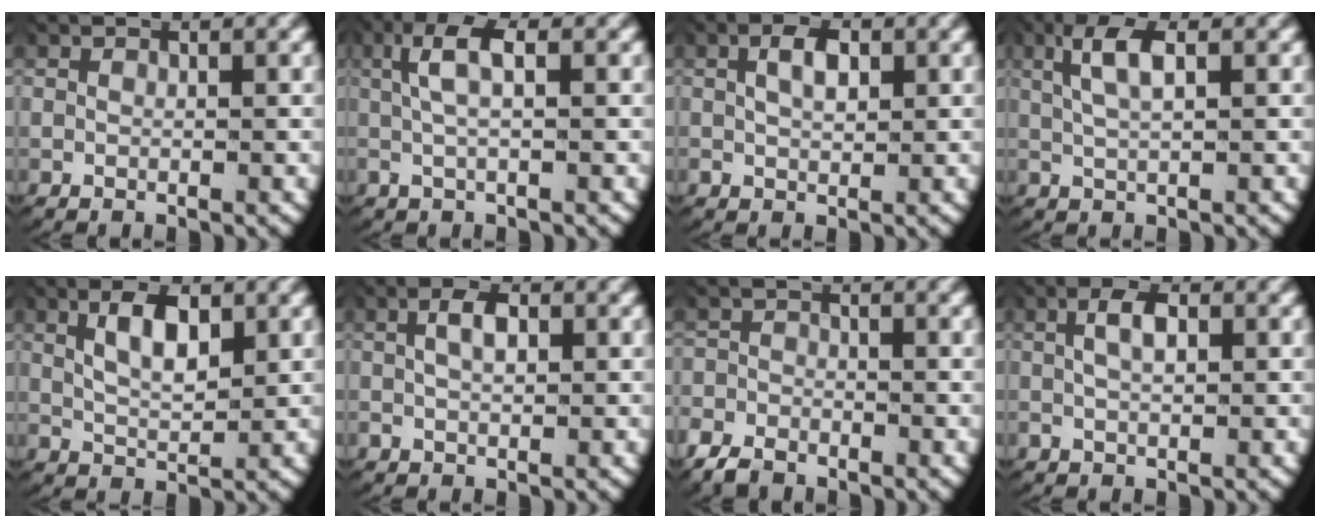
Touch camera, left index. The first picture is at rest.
{"total": 4.2, "force": [1.1, 1.6, 3.7], "torque": [-0.082, 0.010, 0.016]}
{"total": 2.5, "force": [0.7, 1.4, 2.0], "torque": [-0.031, -0.002, 0.016]}
{"total": 3.4, "force": [1.4, 1.1, 3.0], "torque": [-0.060, 0.009, 0.025]}
{"total": 3.9, "force": [1.4, 1.9, 3.1], "torque": [-0.054, -0.005, 0.030]}
{"total": 2.3, "force": [0.3, 1.3, 1.9], "torque": [-0.032, 0.001, 0.006]}
{"total": 2.8, "force": [-2.3, 1.6, 0.3], "torque": [-0.012, -0.012, -0.040]}
{"total": 2.6, "force": [0.3, 1.3, 2.2], "torque": [-0.039, 0.003, 0.006]}